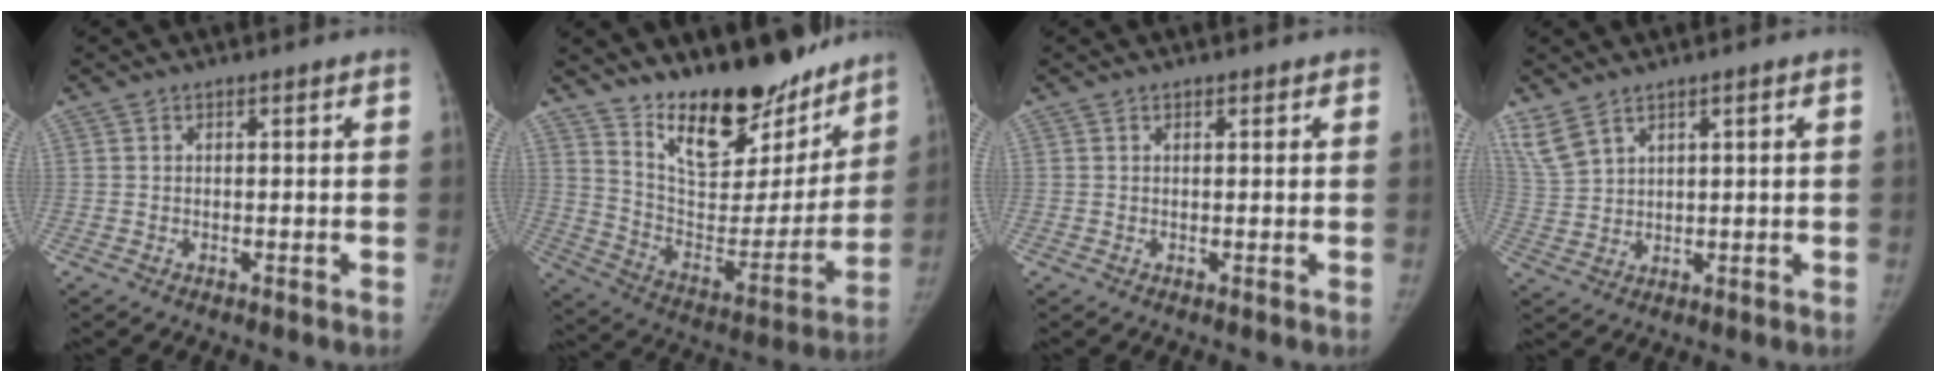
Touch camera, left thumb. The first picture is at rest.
{"total": 23.0, "force": [17.7, 9.2, 11.4], "torque": [-0.119, -0.116, 0.290]}
{"total": 0.7, "force": [0.5, 0.4, 0.2], "torque": [0.003, -0.002, 0.003]}
{"total": 5.6, "force": [3.9, 2.5, 3.1], "torque": [-0.064, -0.008, 0.092]}